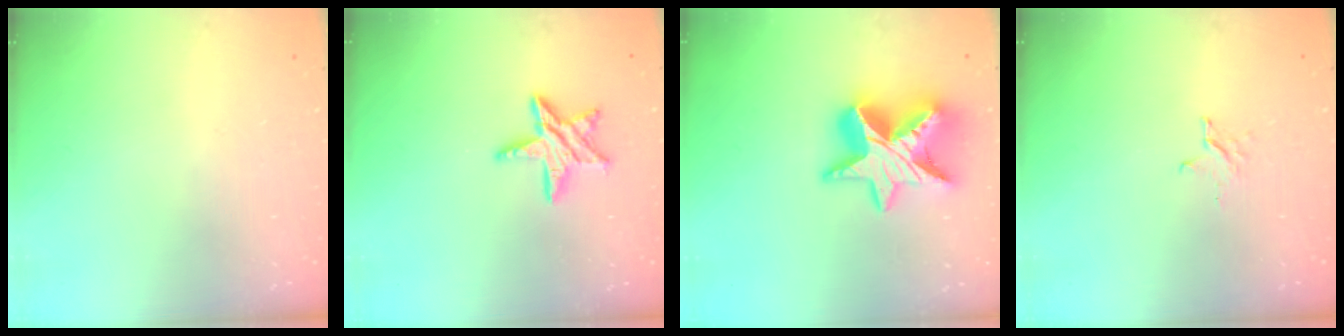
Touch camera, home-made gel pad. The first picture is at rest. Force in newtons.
{"total": 11.0, "press": 11.0, "slide": 0.8}
{"total": 16.2, "press": 16.1, "slide": 1.7}
{"total": 2.6, "press": 2.6, "slide": 0.3}